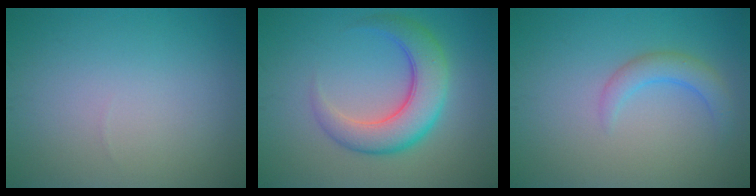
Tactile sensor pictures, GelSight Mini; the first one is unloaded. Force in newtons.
{"total": 6.2, "press": 6.2, "slide": 0.3}
{"total": 2.4, "press": 2.4, "slide": 0.3}